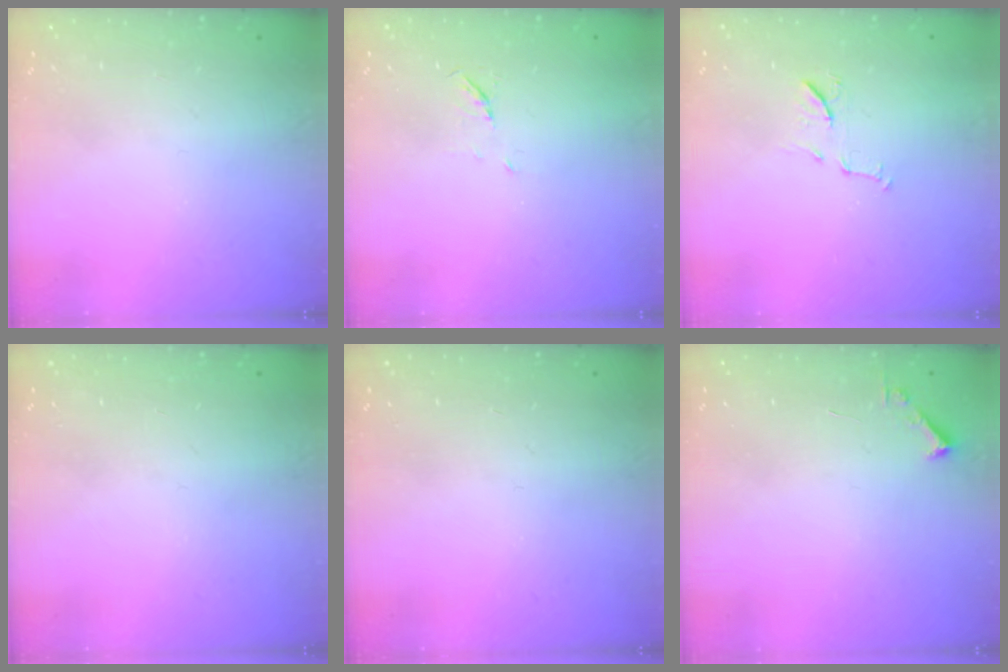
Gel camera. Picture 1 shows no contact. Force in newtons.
{"total": 3.9, "press": 3.8, "slide": 0.7}
{"total": 7.4, "press": 7.3, "slide": 0.6}
{"total": 0.0}
{"total": 0.0}
{"total": 1.7, "press": 1.7, "slide": 0.2}